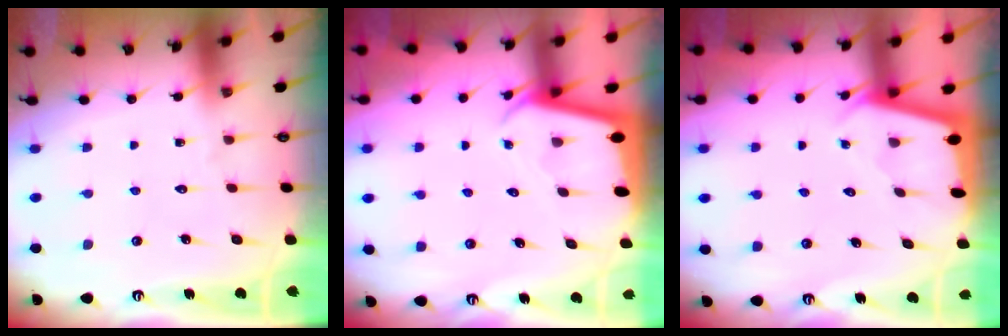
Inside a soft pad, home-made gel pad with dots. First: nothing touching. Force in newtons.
{"total": 2.2, "press": 2.2, "slide": 0.1}
{"total": 2.1, "press": 2.1, "slide": 0.1}